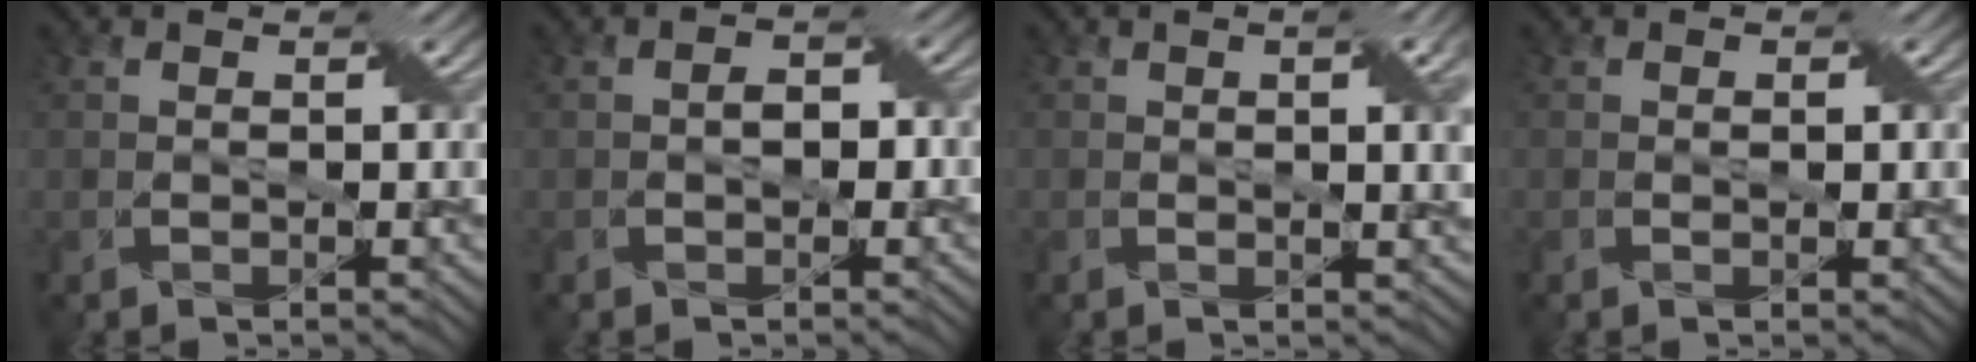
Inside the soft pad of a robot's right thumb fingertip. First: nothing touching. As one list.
[{"total": 2.0, "force": [-0.6, 1.2, 1.4], "torque": [-0.023, -0.001, -0.014]}, {"total": 4.8, "force": [1.0, 1.1, 4.6], "torque": [-0.069, 0.005, 0.012]}, {"total": 0.7, "force": [-0.1, 0.2, 0.7], "torque": [-0.007, -0.001, -0.004]}]